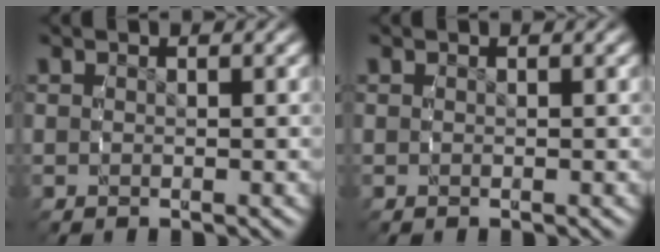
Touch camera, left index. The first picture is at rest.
{"total": 0.0}